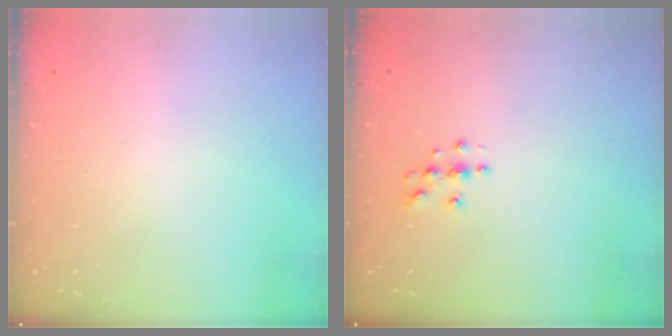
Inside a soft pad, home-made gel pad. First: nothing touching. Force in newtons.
{"total": 3.8, "press": 3.8, "slide": 0.4}